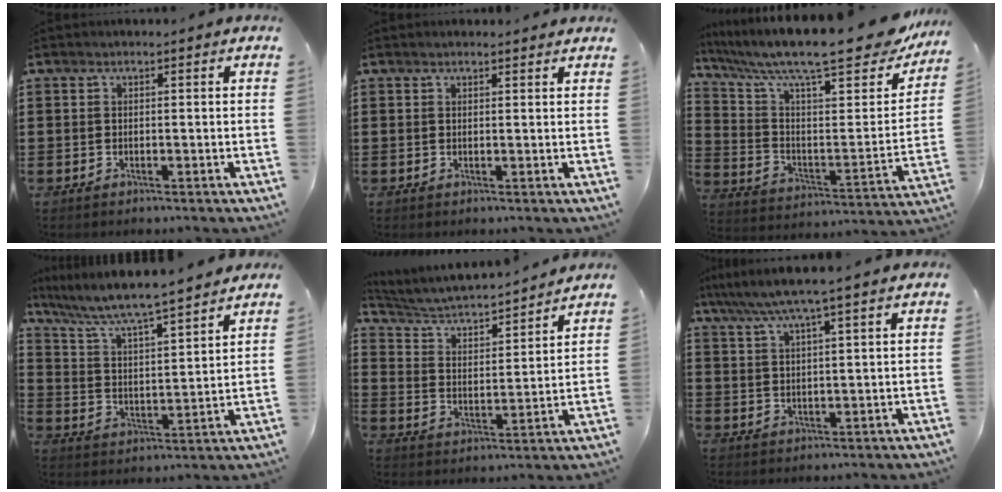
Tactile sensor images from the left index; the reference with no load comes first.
{"total": 0.9, "force": [0.9, 0.1, 0.2], "torque": [-0.005, 0.000, 0.018]}
{"total": 13.1, "force": [10.6, 2.0, 7.4], "torque": [-0.152, -0.079, 0.172]}
{"total": 5.8, "force": [5.2, 0.0, 2.5], "torque": [-0.073, -0.040, 0.081]}
{"total": 3.9, "force": [3.7, 0.4, 1.0], "torque": [-0.041, -0.036, 0.053]}
{"total": 5.2, "force": [4.2, -0.5, 3.0], "torque": [-0.072, -0.018, 0.072]}